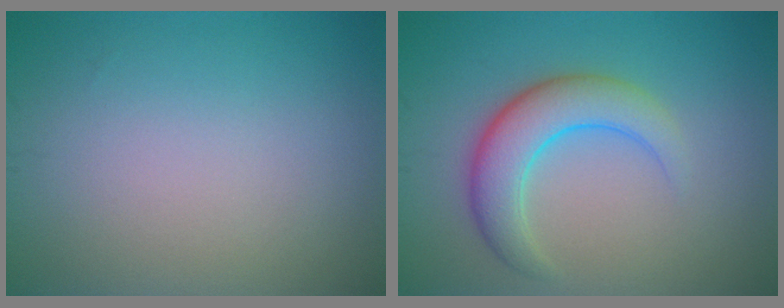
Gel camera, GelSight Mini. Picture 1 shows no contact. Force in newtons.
{"total": 5.0, "press": 5.0, "slide": 0.1}